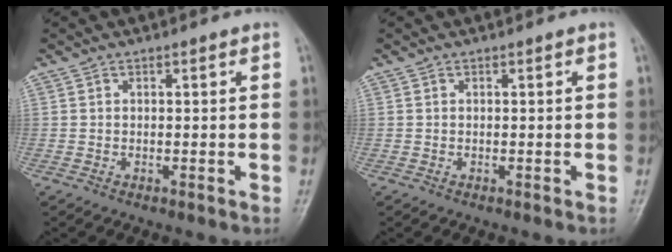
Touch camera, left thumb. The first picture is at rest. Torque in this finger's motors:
{"motor_torque": [0.00, 0.00, -0.01, -0.01, 0.00]}